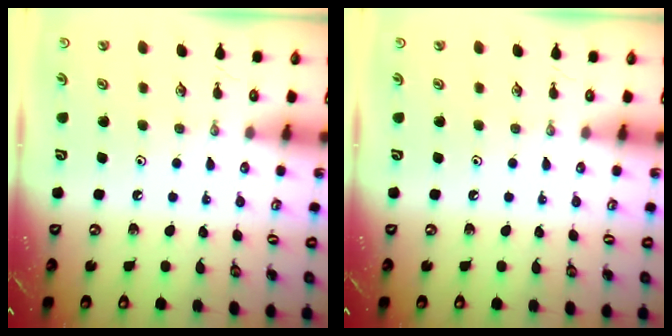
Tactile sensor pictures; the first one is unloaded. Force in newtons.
{"total": 0.0}